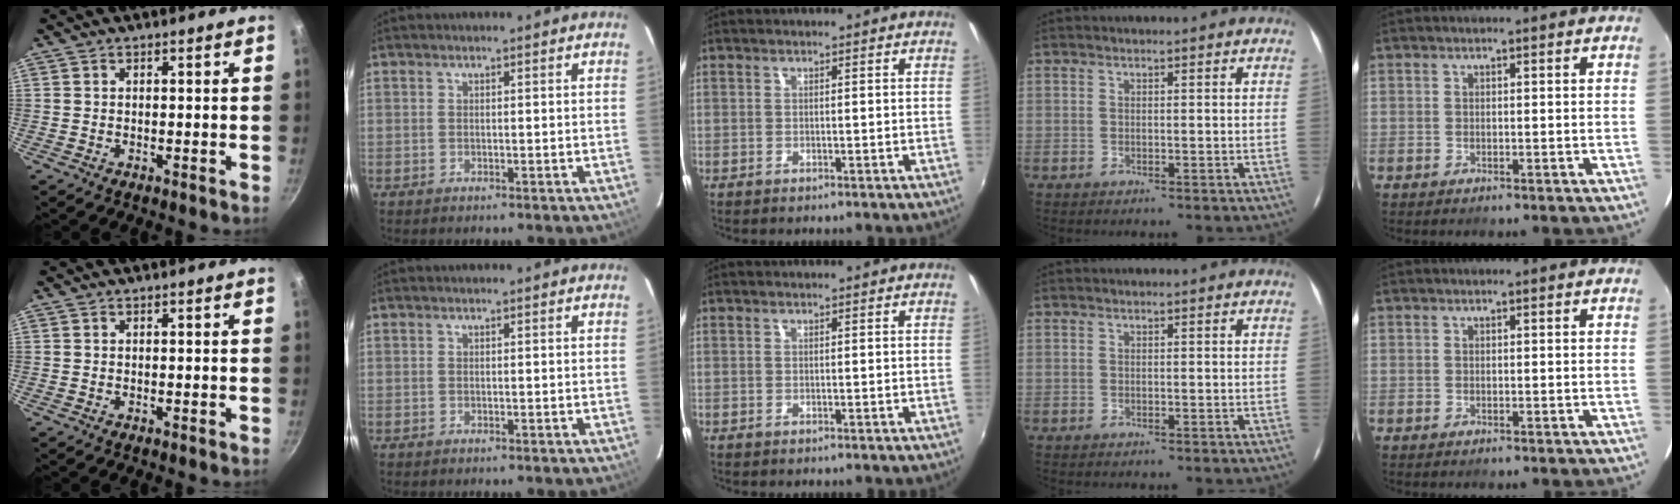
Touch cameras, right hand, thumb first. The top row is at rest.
{}